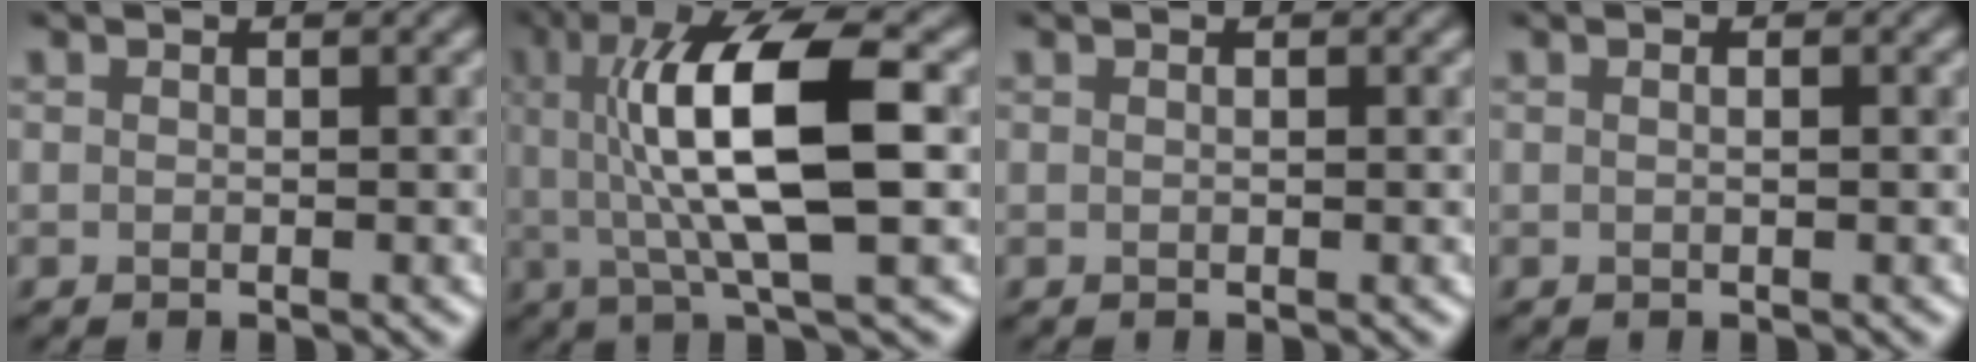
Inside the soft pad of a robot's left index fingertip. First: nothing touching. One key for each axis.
{"total": 10.8, "fx": 1.2, "fy": 2.9, "fz": 10.3, "tx": -0.168, "ty": 0.009, "tz": 0.023}
{"total": 0.0}
{"total": 0.9, "fx": 0.2, "fy": 0.3, "fz": 0.8, "tx": -0.006, "ty": -0.007, "tz": 0.000}